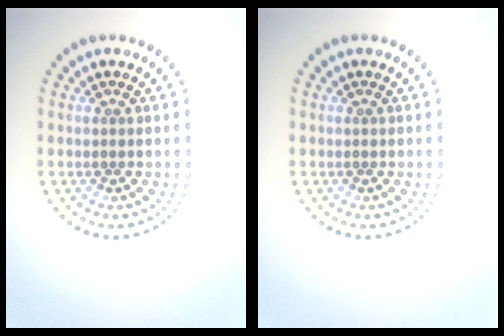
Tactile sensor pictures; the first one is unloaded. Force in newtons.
{"total": 0.0}